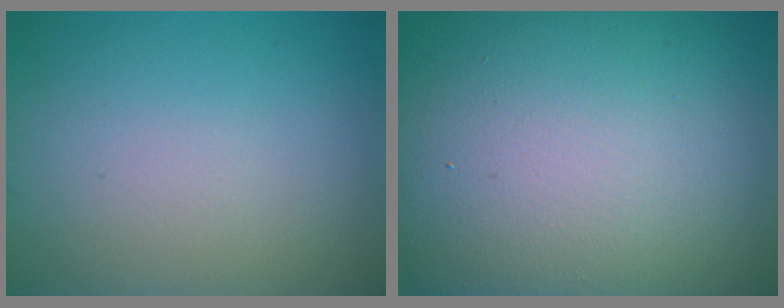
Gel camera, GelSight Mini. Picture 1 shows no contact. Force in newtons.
{"total": 21.4, "press": 21.4, "slide": 0.7}